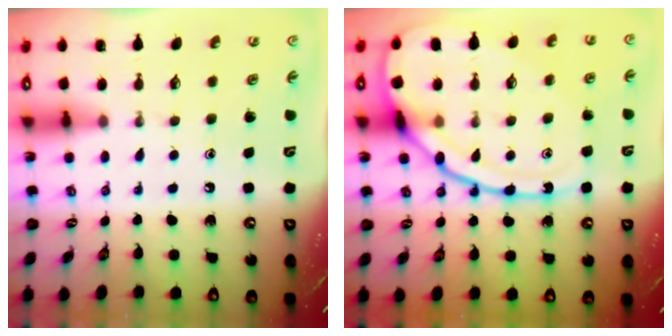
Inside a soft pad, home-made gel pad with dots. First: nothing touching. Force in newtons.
{"total": 19.4, "press": 19.3, "slide": 2.0}